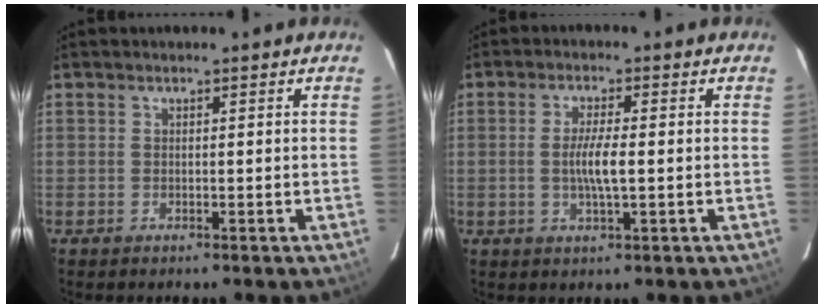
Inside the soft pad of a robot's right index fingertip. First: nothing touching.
{"total": 4.9, "force": [-0.5, 0.6, 4.8], "torque": [-0.089, -0.004, -0.008]}